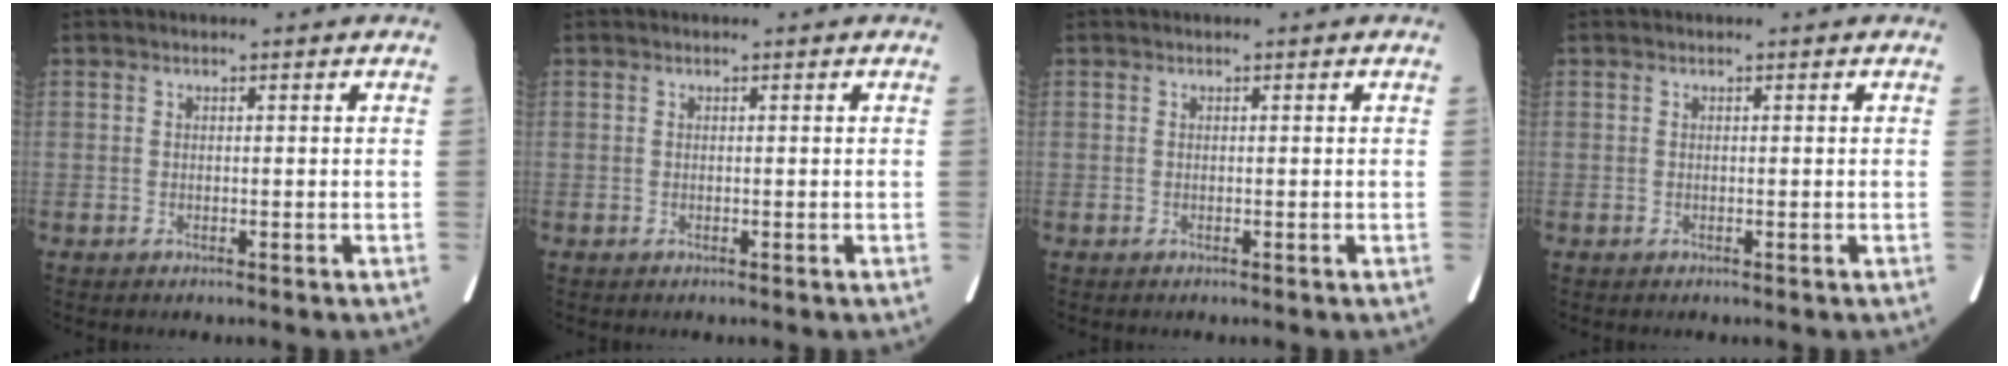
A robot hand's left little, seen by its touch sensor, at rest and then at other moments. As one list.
[{"total": 0.0}, {"total": 0.0}, {"total": 0.0}]